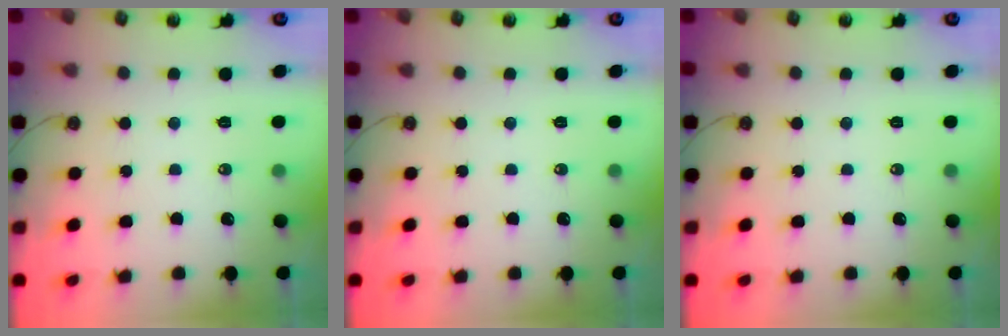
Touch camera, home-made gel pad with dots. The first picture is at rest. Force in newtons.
{"total": 0.0}
{"total": 0.0}